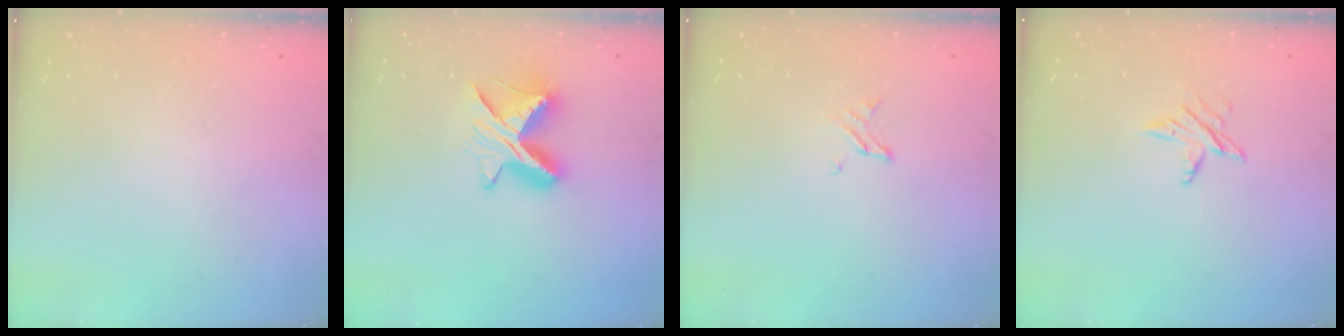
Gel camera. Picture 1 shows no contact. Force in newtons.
{"total": 9.4, "press": 9.3, "slide": 0.7}
{"total": 1.6, "press": 1.6, "slide": 0.2}
{"total": 3.9, "press": 3.9, "slide": 0.5}